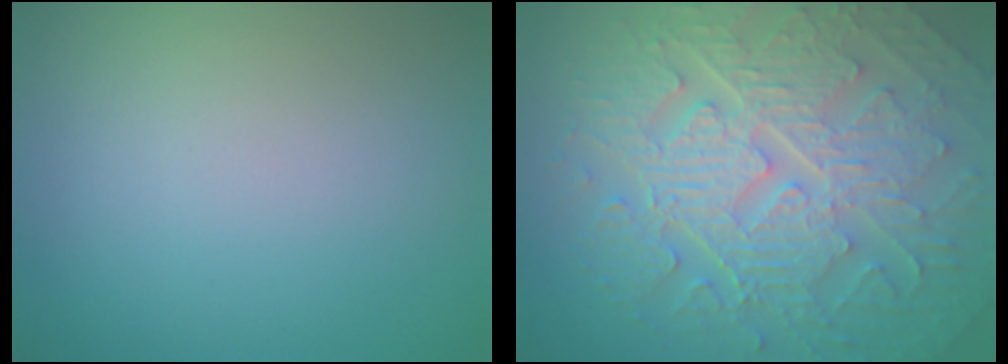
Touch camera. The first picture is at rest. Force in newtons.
{"total": 10.1, "press": 6.7, "slide": 7.5}